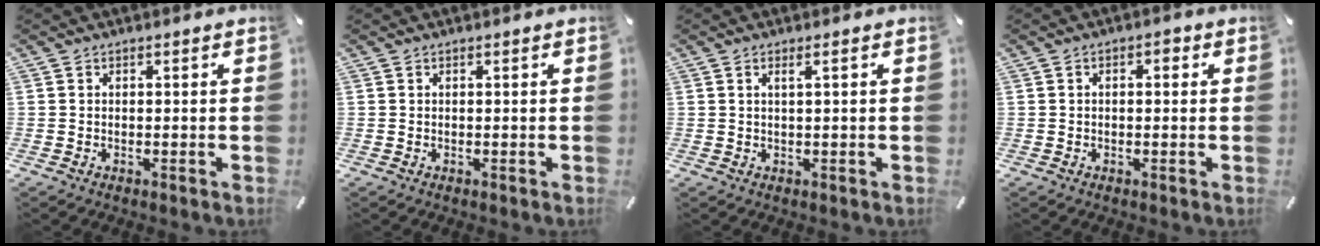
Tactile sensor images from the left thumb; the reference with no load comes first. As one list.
[{"total": 0.0}, {"total": 1.8, "force": [0.4, 0.1, 1.7], "torque": [-0.034, -0.002, 0.007]}, {"total": 1.6, "force": [-0.1, 1.0, 1.2], "torque": [-0.017, 0.005, -0.005]}]